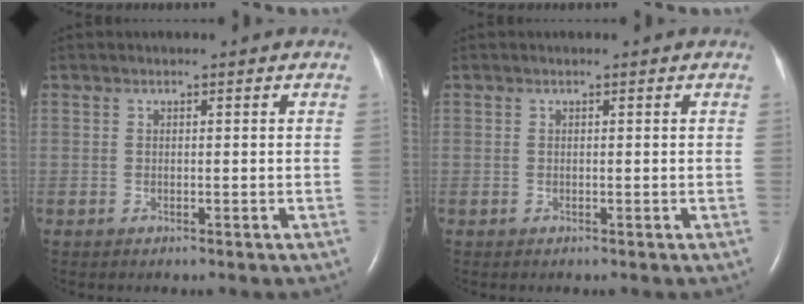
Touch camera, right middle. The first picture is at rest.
{"total": 0.0}